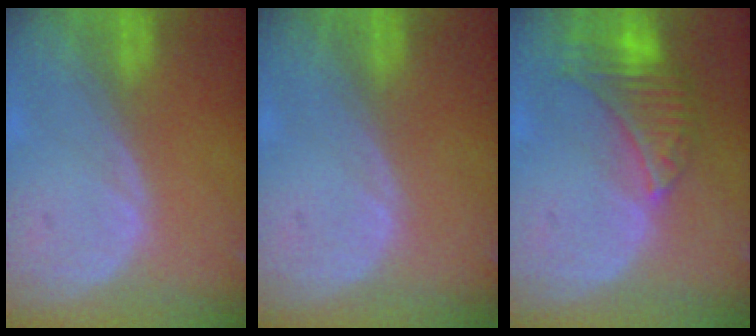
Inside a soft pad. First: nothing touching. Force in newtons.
{"total": 0.0}
{"total": 8.1, "press": 7.0, "slide": 4.0}